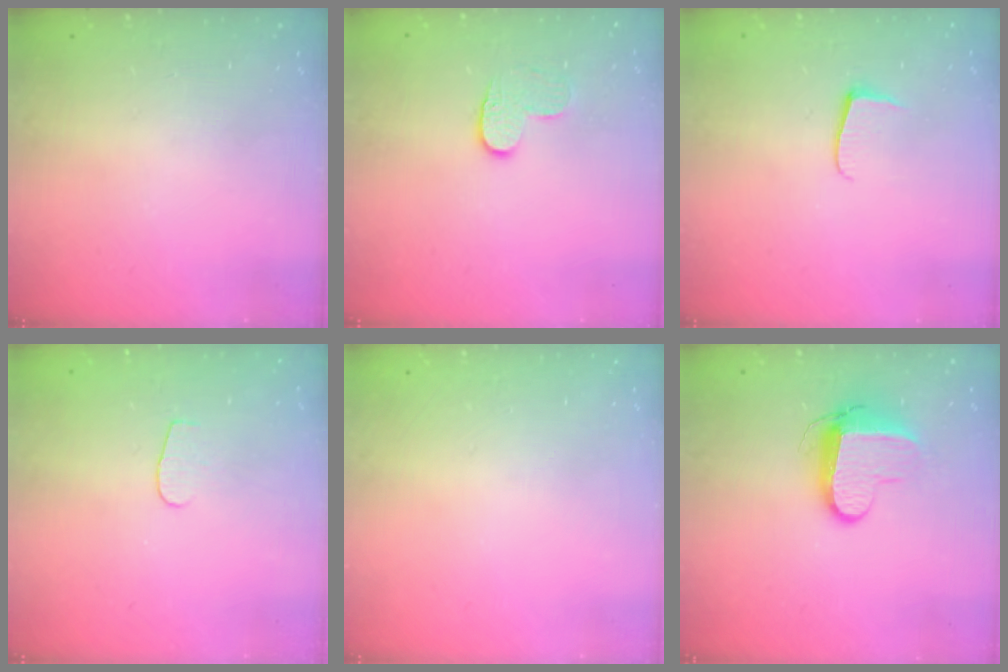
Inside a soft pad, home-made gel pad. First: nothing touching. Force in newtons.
{"total": 6.7, "press": 6.7, "slide": 0.5}
{"total": 5.4, "press": 5.3, "slide": 0.5}
{"total": 3.2, "press": 3.2, "slide": 0.3}
{"total": 0.0}
{"total": 8.9, "press": 8.9, "slide": 0.9}